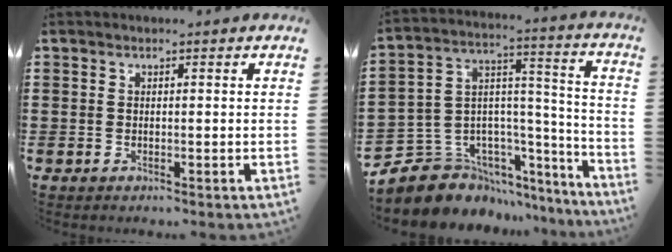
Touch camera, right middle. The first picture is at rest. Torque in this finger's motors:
{"motor_torque": [1.46, -0.61, 0.12, 0.06]}